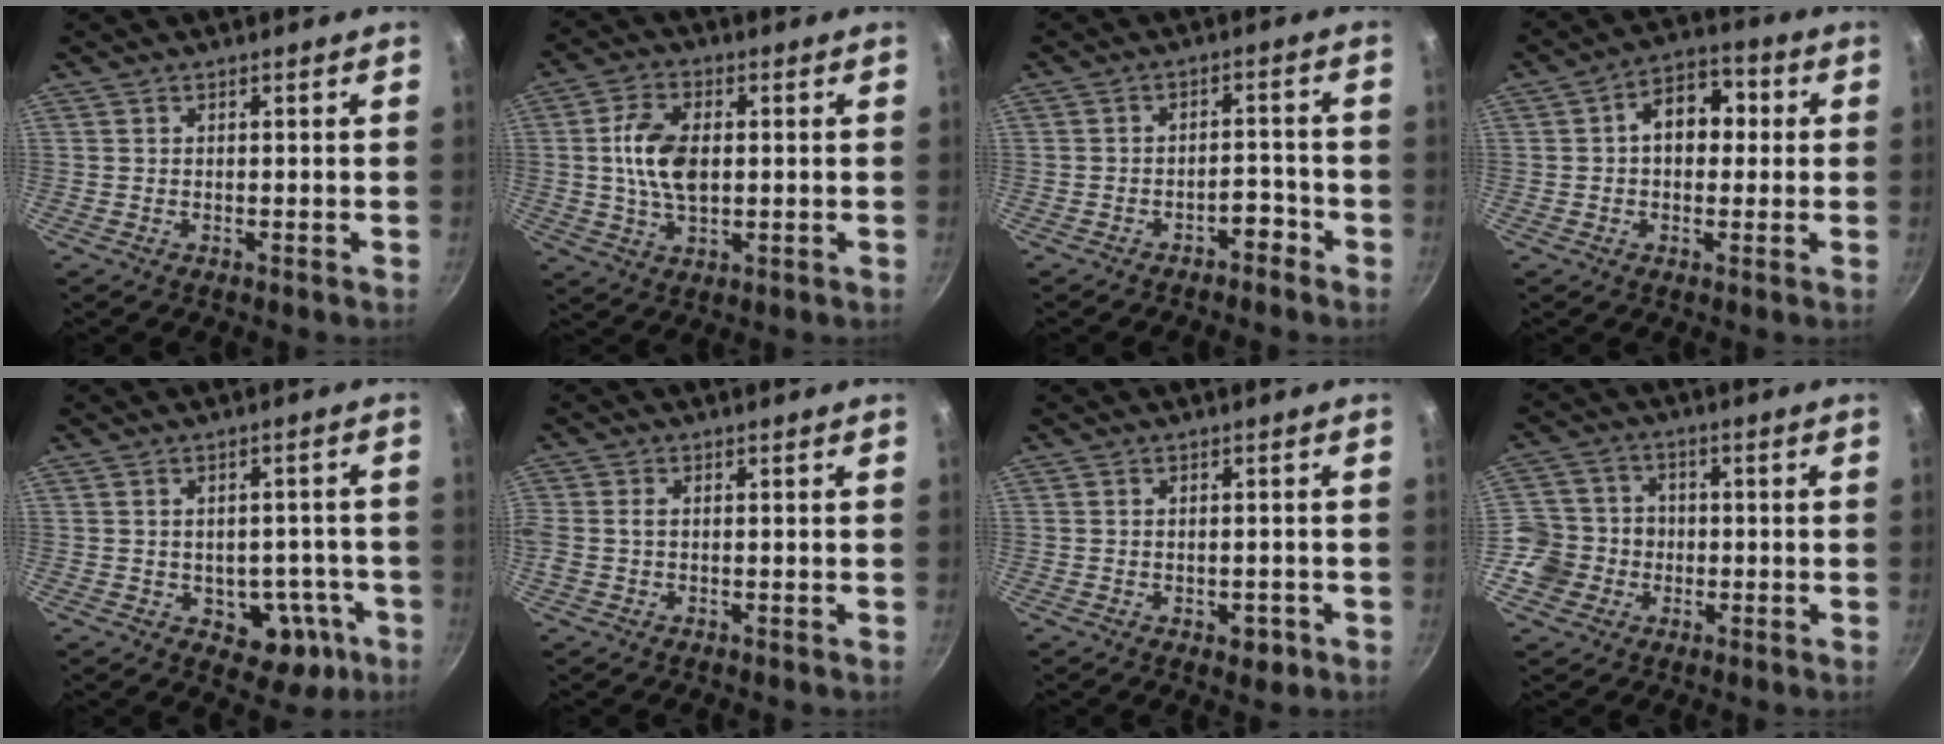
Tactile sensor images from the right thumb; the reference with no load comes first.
{"total": 10.1, "force": [0.8, 5.8, 8.2], "torque": [-0.156, 0.001, 0.017]}
{"total": 4.0, "force": [-2.7, 2.2, 1.8], "torque": [-0.010, 0.035, -0.041]}
{"total": 9.1, "force": [1.1, 6.2, 6.6], "torque": [-0.070, 0.025, 0.007]}
{"total": 9.1, "force": [-3.4, 6.2, 5.7], "torque": [-0.038, 0.032, -0.030]}
{"total": 2.2, "force": [0.0, 1.4, 1.6], "torque": [-0.046, 0.003, -0.001]}
{"total": 2.8, "force": [-1.1, 1.7, 1.9], "torque": [-0.015, 0.011, -0.008]}
{"total": 8.9, "force": [-2.3, 8.4, 1.9], "torque": [-0.004, 0.021, -0.046]}